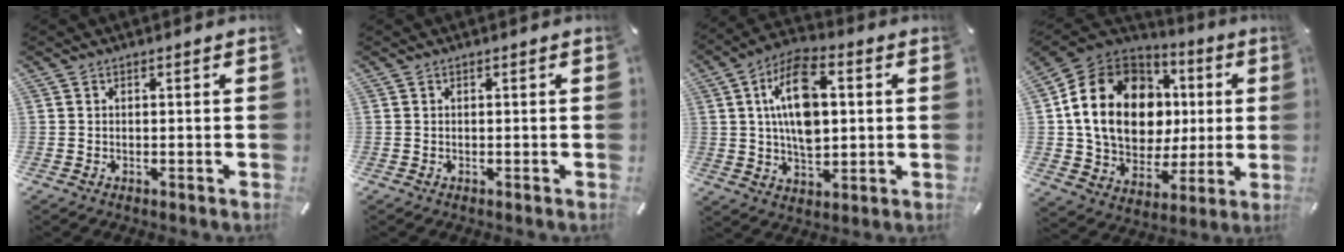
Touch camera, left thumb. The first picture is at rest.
{"total": 0.0}
{"total": 14.5, "force": [2.4, 8.6, 11.4], "torque": [-0.218, 0.006, 0.040]}
{"total": 20.0, "force": [3.4, 15.9, 11.7], "torque": [-0.230, -0.006, 0.065]}